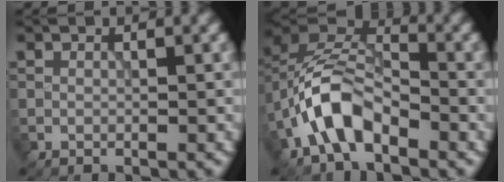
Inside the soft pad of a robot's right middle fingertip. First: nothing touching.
{"total": 7.0, "force": [-3.1, 3.8, 5.1], "torque": [-0.093, 0.014, -0.068]}